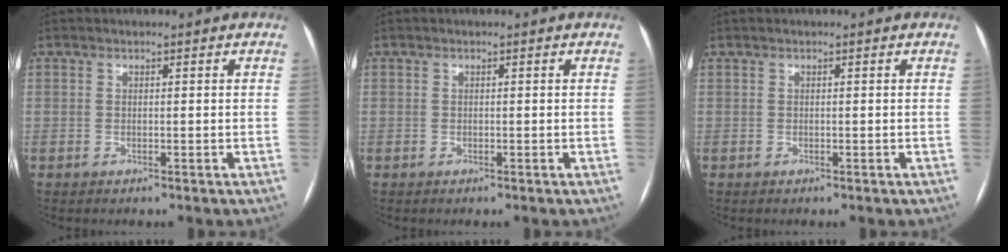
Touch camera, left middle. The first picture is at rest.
{"total": 0.0}
{"total": 0.0}